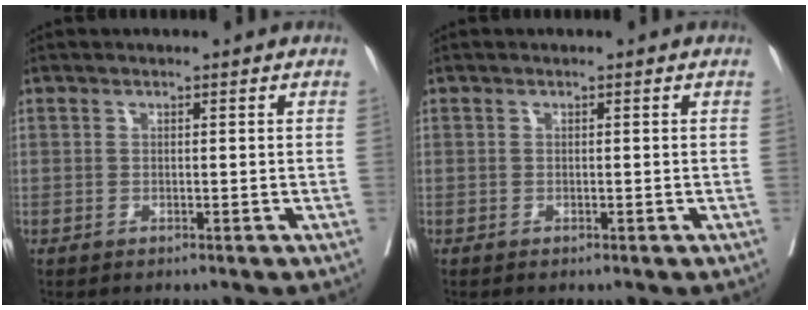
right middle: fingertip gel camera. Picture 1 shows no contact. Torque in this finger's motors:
{"motor_torque": [0.99, -1.14, -0.36, -0.21]}